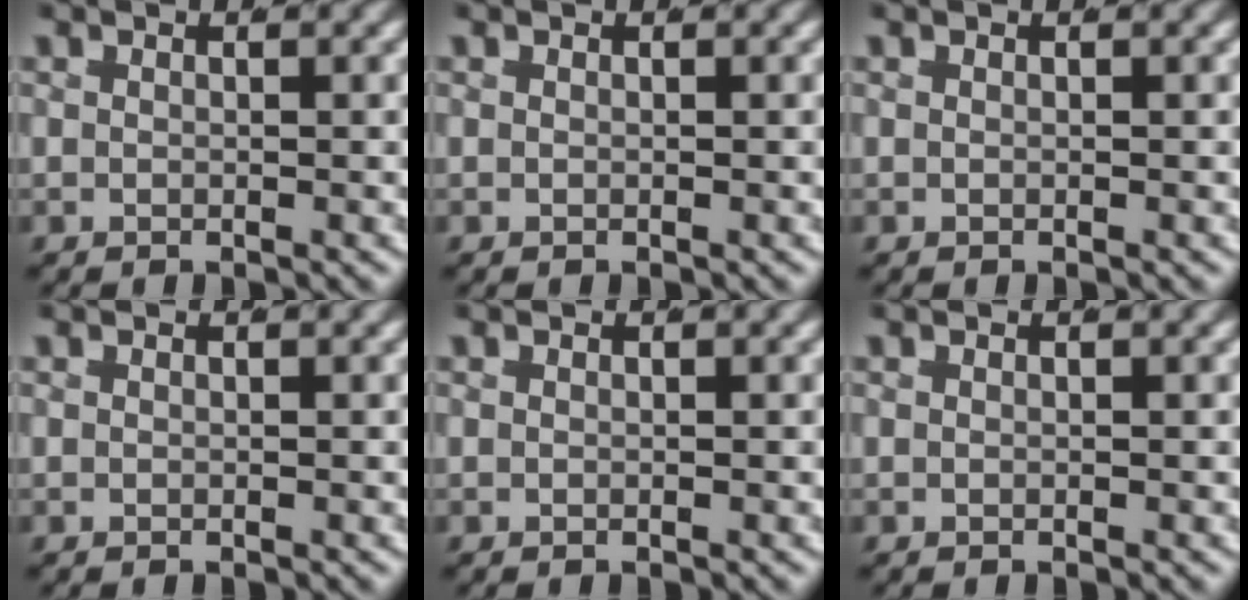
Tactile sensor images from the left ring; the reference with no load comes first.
{"total": 0.0}
{"total": 0.0}
{"total": 0.0}
{"total": 0.0}
{"total": 0.0}